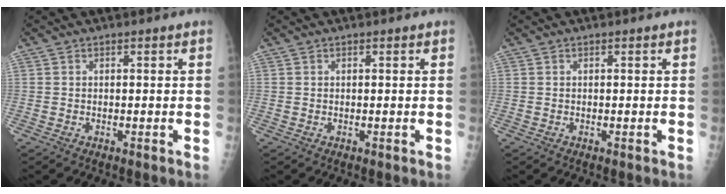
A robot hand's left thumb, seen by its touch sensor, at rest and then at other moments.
{"total": 0.0}
{"total": 0.0}